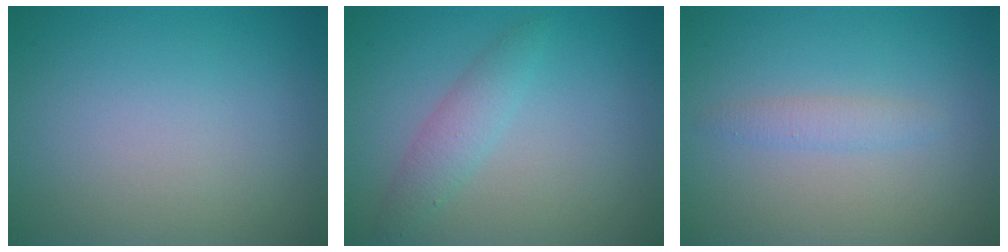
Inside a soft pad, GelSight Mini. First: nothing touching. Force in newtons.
{"total": 2.1, "press": 2.1, "slide": 0.1}
{"total": 1.3, "press": 1.3, "slide": 0.0}